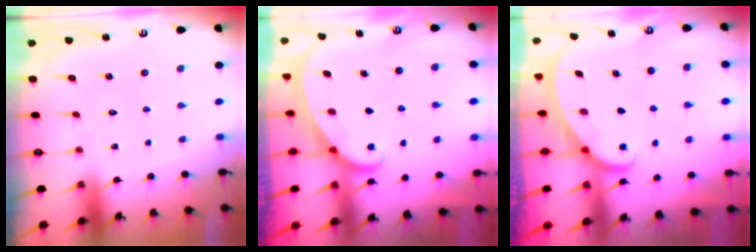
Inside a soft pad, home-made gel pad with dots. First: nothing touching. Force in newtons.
{"total": 2.2, "press": 2.2, "slide": 0.1}
{"total": 2.1, "press": 2.1, "slide": 0.1}